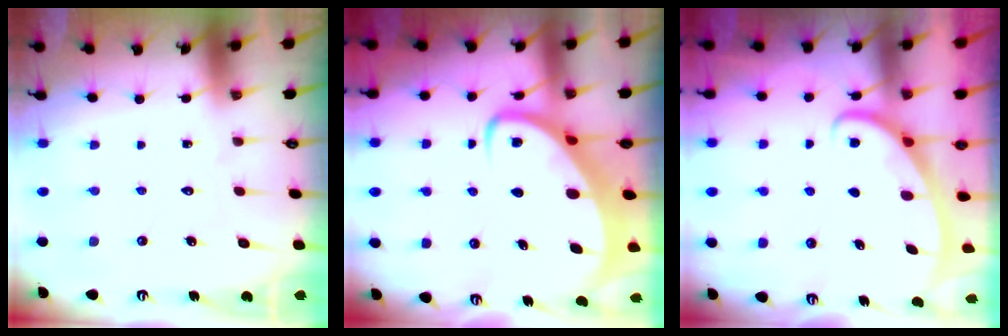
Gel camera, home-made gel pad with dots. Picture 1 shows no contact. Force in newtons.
{"total": 4.4, "press": 4.3, "slide": 0.4}
{"total": 3.0, "press": 3.0, "slide": 0.4}